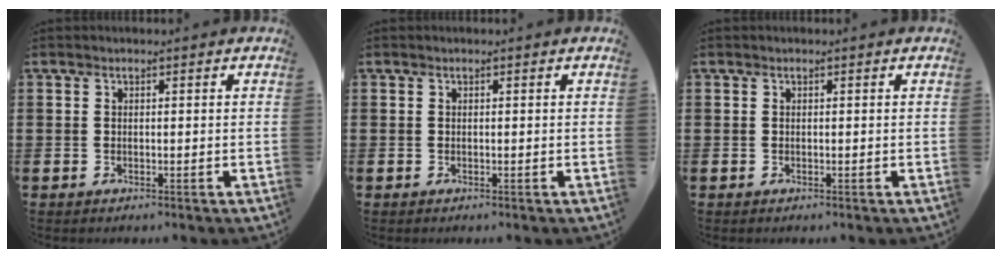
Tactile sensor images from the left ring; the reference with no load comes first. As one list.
[{"total": 0.0}, {"total": 0.0}]